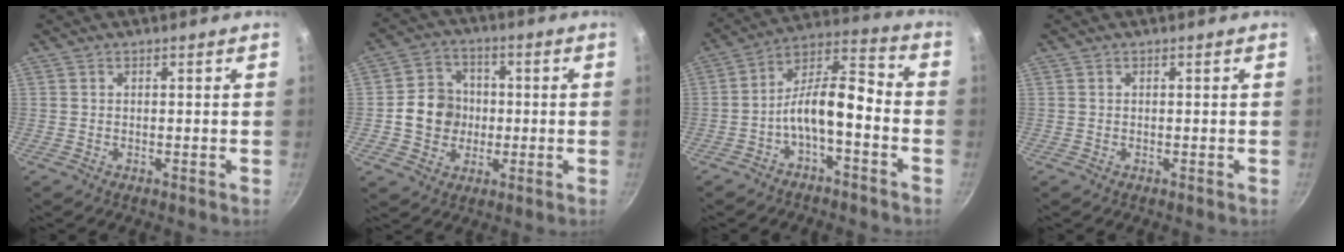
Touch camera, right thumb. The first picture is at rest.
{"total": 9.7, "force": [-0.5, 8.7, 4.1], "torque": [-0.036, 0.017, -0.017]}
{"total": 10.8, "force": [-4.2, 4.3, 9.0], "torque": [-0.155, 0.061, -0.078]}
{"total": 0.0}